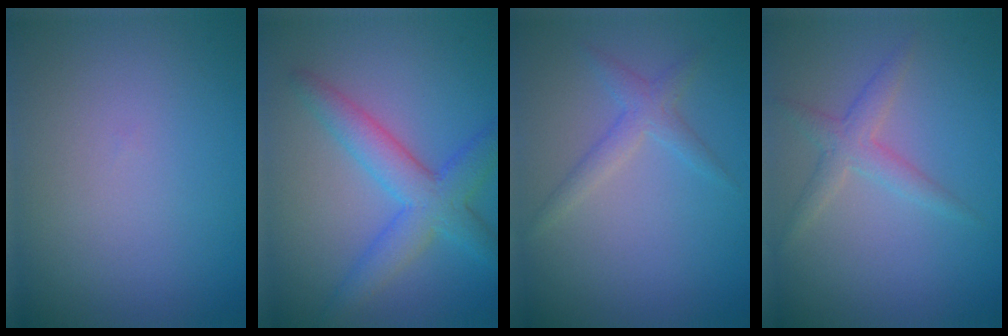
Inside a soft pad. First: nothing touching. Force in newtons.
{"total": 4.9, "press": 4.9, "slide": 0.1}
{"total": 2.0, "press": 2.0, "slide": 0.0}
{"total": 2.2, "press": 2.2, "slide": 0.1}